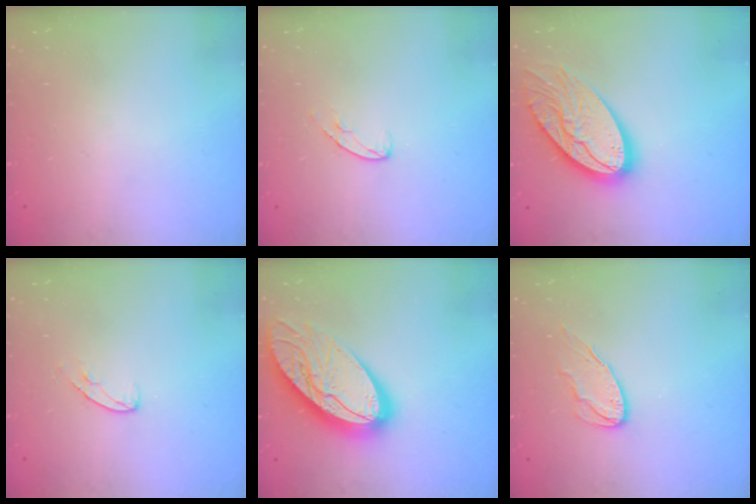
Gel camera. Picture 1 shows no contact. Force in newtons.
{"total": 5.8, "press": 5.8, "slide": 0.4}
{"total": 20.0, "press": 19.9, "slide": 1.9}
{"total": 5.8, "press": 5.8, "slide": 0.4}
{"total": 21.6, "press": 21.6, "slide": 1.7}
{"total": 7.5, "press": 7.5, "slide": 0.2}